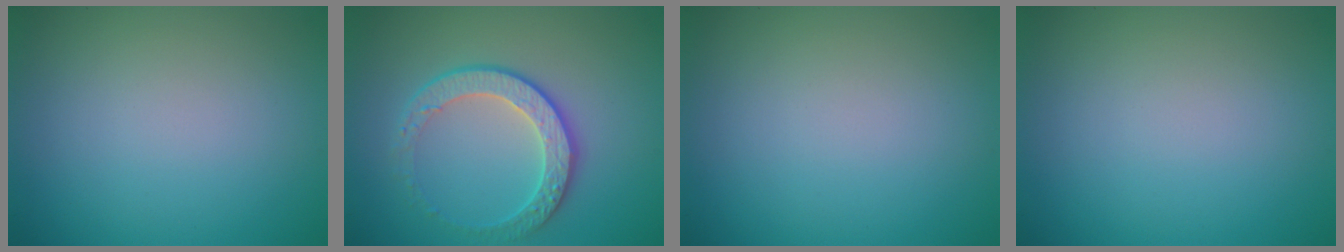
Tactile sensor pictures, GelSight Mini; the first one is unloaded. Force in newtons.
{"total": 3.7, "press": 3.3, "slide": 1.7}
{"total": 0.0}
{"total": 0.0}